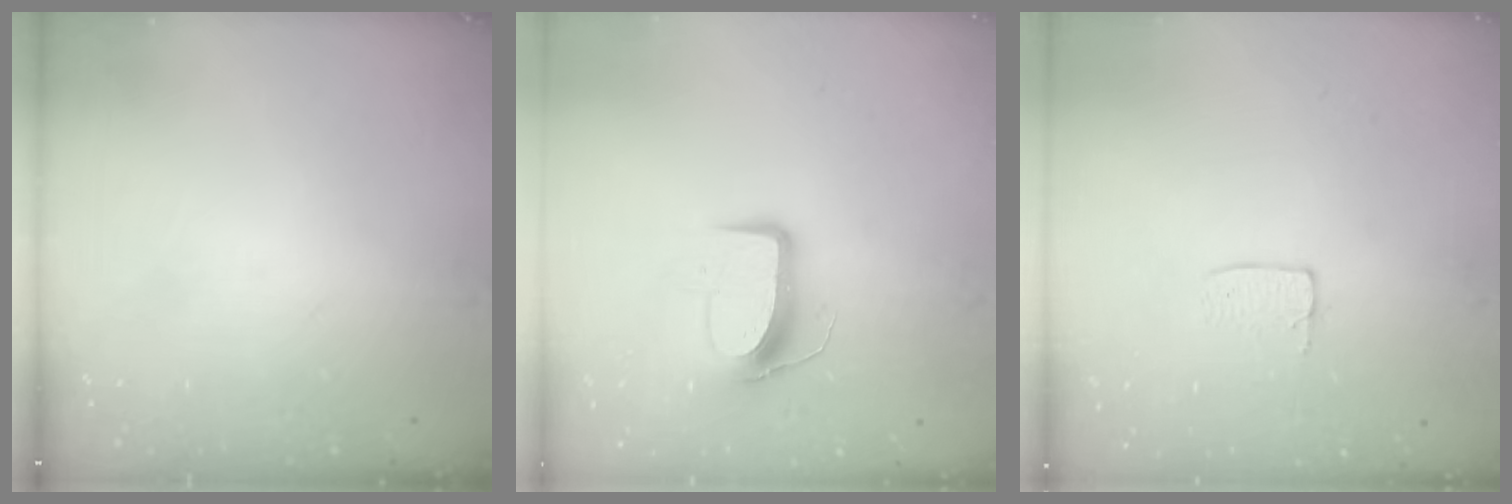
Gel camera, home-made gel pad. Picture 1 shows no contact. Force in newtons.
{"total": 10.0, "press": 10.0, "slide": 0.5}
{"total": 3.5, "press": 3.5, "slide": 0.2}